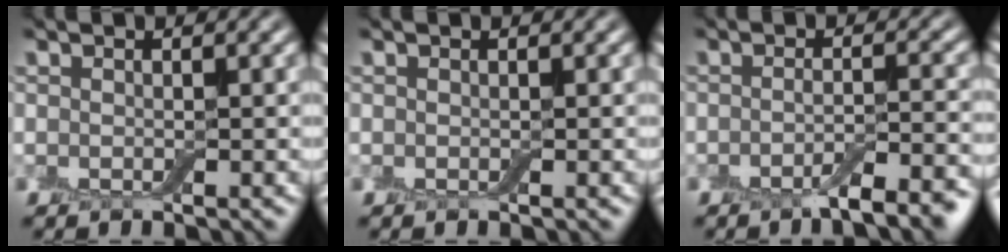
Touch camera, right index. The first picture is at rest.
{"total": 0.0}
{"total": 4.0, "force": [-2.3, 1.0, 3.1], "torque": [-0.042, 0.001, -0.042]}